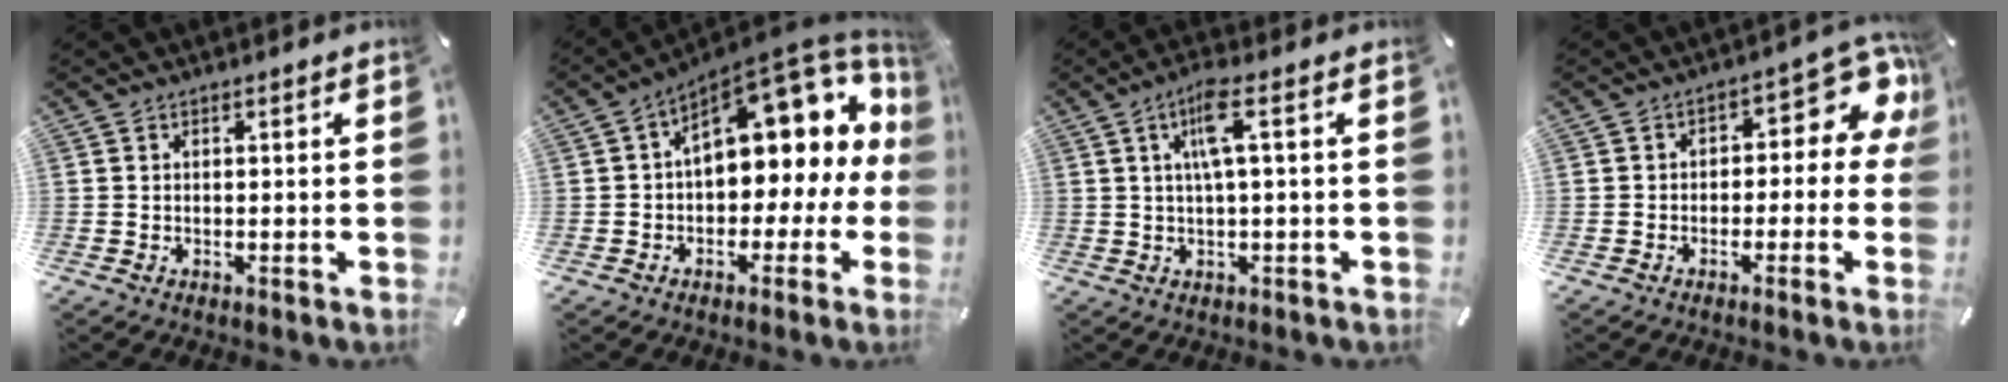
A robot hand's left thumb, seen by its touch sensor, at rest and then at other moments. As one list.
[{"total": 16.6, "force": [6.9, 9.1, 12.1], "torque": [-0.155, -0.052, 0.113]}, {"total": 7.1, "force": [1.7, 1.1, 6.8], "torque": [-0.134, 0.002, 0.026]}, {"total": 9.4, "force": [2.0, 5.5, 7.3], "torque": [-0.086, -0.016, 0.033]}]